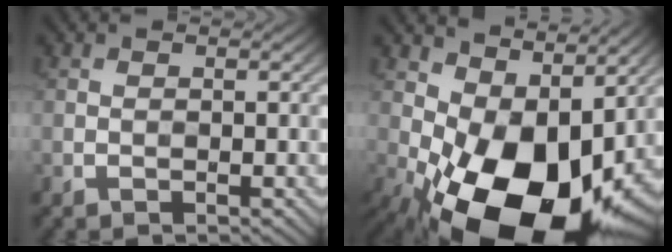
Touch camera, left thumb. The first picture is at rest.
{"total": 18.0, "force": [-2.0, 10.4, 14.5], "torque": [-0.256, -0.024, -0.027]}